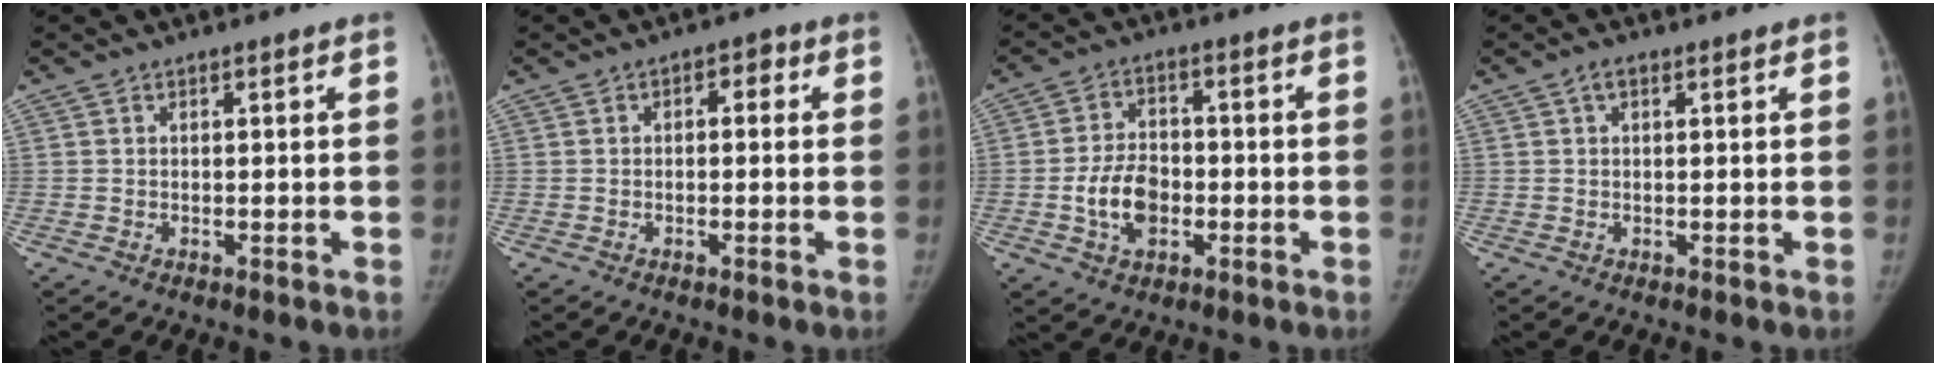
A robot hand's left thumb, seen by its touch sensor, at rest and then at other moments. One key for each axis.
{"total": 2.8, "fx": 0.5, "fy": 1.7, "fz": 2.2, "tx": -0.015, "ty": 0.011, "tz": -0.002}
{"total": 8.7, "fx": -2.2, "fy": 5.9, "fz": 6.0, "tx": -0.092, "ty": 0.016, "tz": -0.039}
{"total": 1.7, "fx": 0.7, "fy": 0.8, "fz": 1.3, "tx": -0.025, "ty": 0.009, "tz": 0.012}